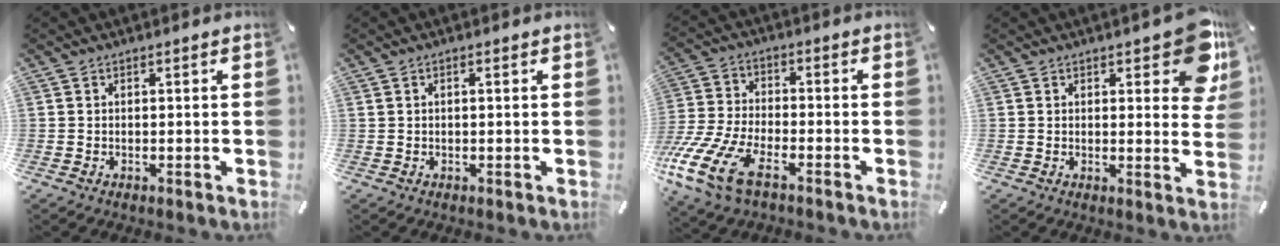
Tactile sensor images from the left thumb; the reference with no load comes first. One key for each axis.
{"total": 0.6, "fx": 0.2, "fy": 0.2, "fz": 0.5, "tx": -0.010, "ty": 0.002, "tz": 0.004}
{"total": 14.4, "fx": -8.3, "fy": 6.8, "fz": 9.6, "tx": -0.208, "ty": 0.030, "tz": -0.148}
{"total": 10.4, "fx": 5.6, "fy": 4.3, "fz": 7.6, "tx": -0.080, "ty": -0.035, "tz": 0.093}